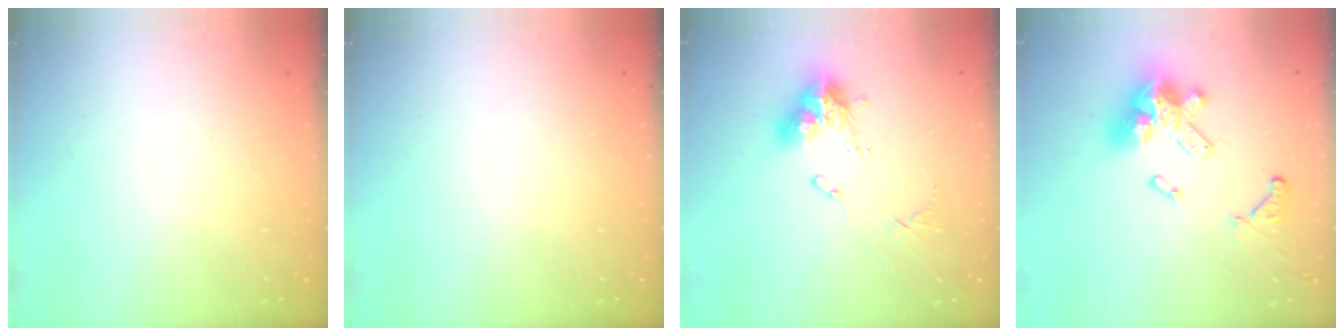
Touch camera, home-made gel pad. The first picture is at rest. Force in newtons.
{"total": 0.0}
{"total": 13.3, "press": 13.3, "slide": 1.5}
{"total": 17.1, "press": 17.0, "slide": 1.7}